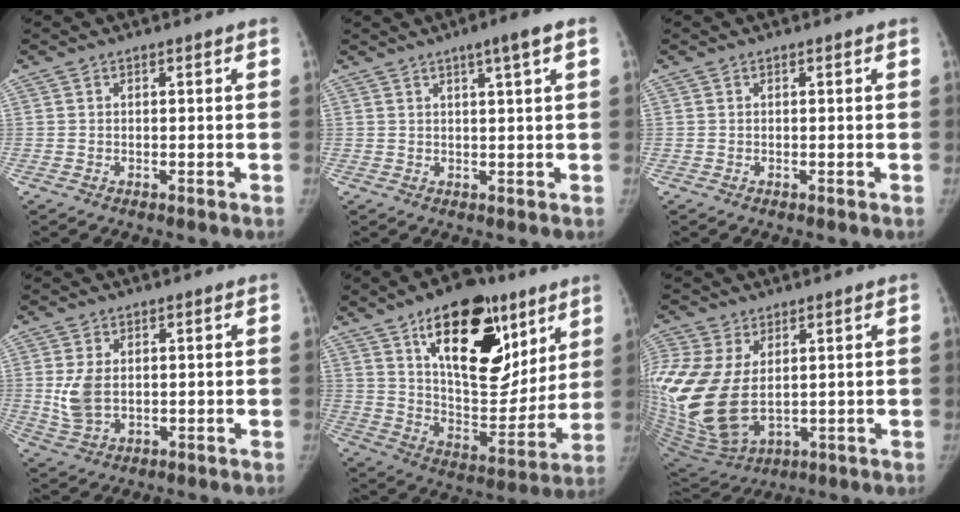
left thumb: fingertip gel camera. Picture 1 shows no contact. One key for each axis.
{"total": 4.7, "fx": 2.4, "fy": 0.1, "fz": 4.1, "tx": -0.062, "ty": -0.001, "tz": 0.035}
{"total": 0.0}
{"total": 6.2, "fx": 0.7, "fy": 4.0, "fz": 4.6, "tx": -0.093, "ty": -0.007, "tz": 0.025}
{"total": 26.3, "fx": 13.2, "fy": 13.4, "fz": 18.4, "tx": -0.228, "ty": -0.041, "tz": 0.213}
{"total": 18.9, "fx": 2.4, "fy": 11.9, "fz": 14.5, "tx": -0.341, "ty": -0.028, "tz": 0.066}